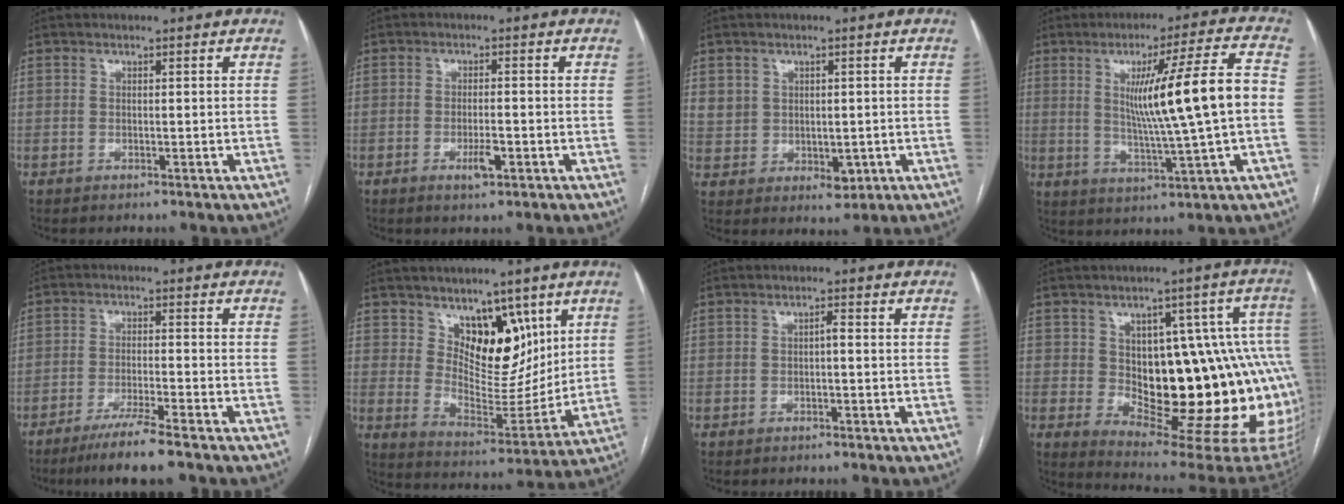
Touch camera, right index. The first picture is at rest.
{"total": 3.2, "force": [-1.3, 0.7, 2.8], "torque": [-0.050, -0.001, -0.019]}
{"total": 6.3, "force": [0.7, 5.4, 3.2], "torque": [-0.050, 0.001, 0.031]}
{"total": 14.3, "force": [0.9, -0.8, 14.2], "torque": [-0.224, 0.002, 0.018]}
{"total": 6.9, "force": [-5.3, -0.5, 4.4], "torque": [-0.073, -0.018, -0.095]}
{"total": 11.2, "force": [5.8, 5.8, 7.6], "torque": [-0.107, -0.009, 0.109]}
{"total": 1.0, "force": [-0.2, 0.2, 0.9], "torque": [-0.012, 0.003, -0.003]}
{"total": 24.3, "force": [-1.0, 8.7, 22.7], "torque": [-0.200, 0.030, 0.015]}